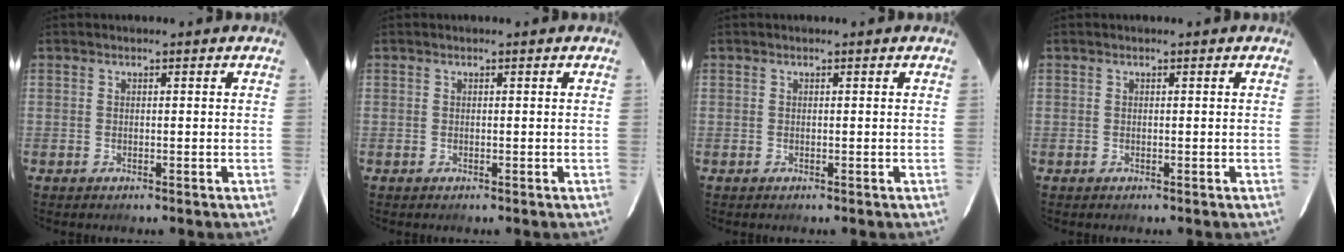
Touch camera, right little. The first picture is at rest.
{"total": 0.0}
{"total": 0.0}
{"total": 0.0}